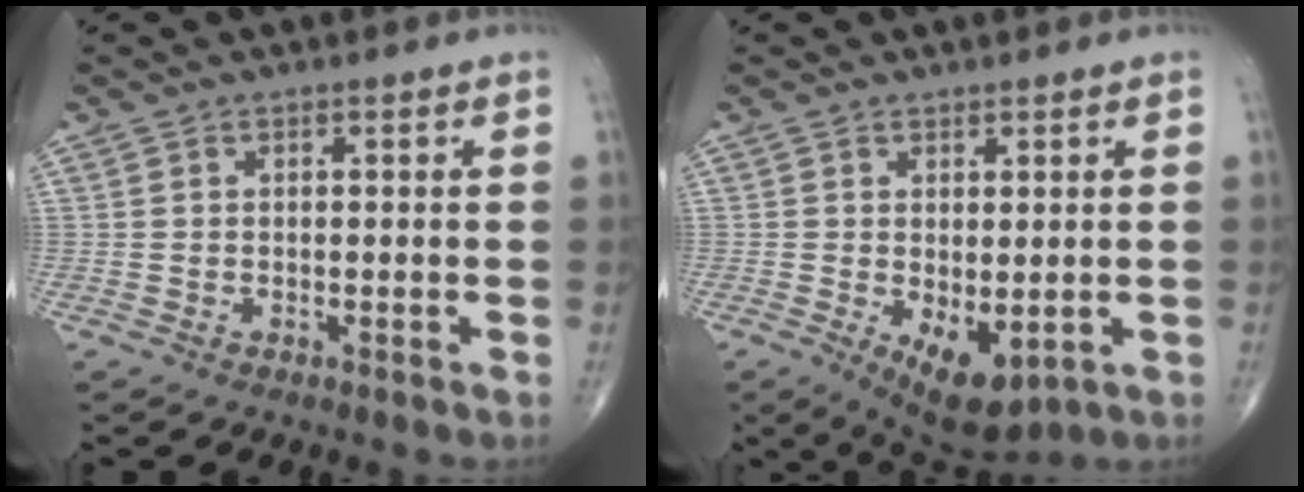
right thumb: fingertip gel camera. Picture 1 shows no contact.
{"total": 8.2, "force": [-1.8, 4.0, 6.9], "torque": [-0.095, -0.014, -0.009]}